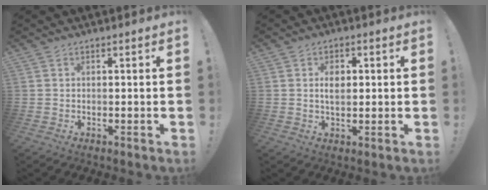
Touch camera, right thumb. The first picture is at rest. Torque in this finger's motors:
{"motor_torque": [-0.19, 0.26, 0.28, 0.30, 0.21]}